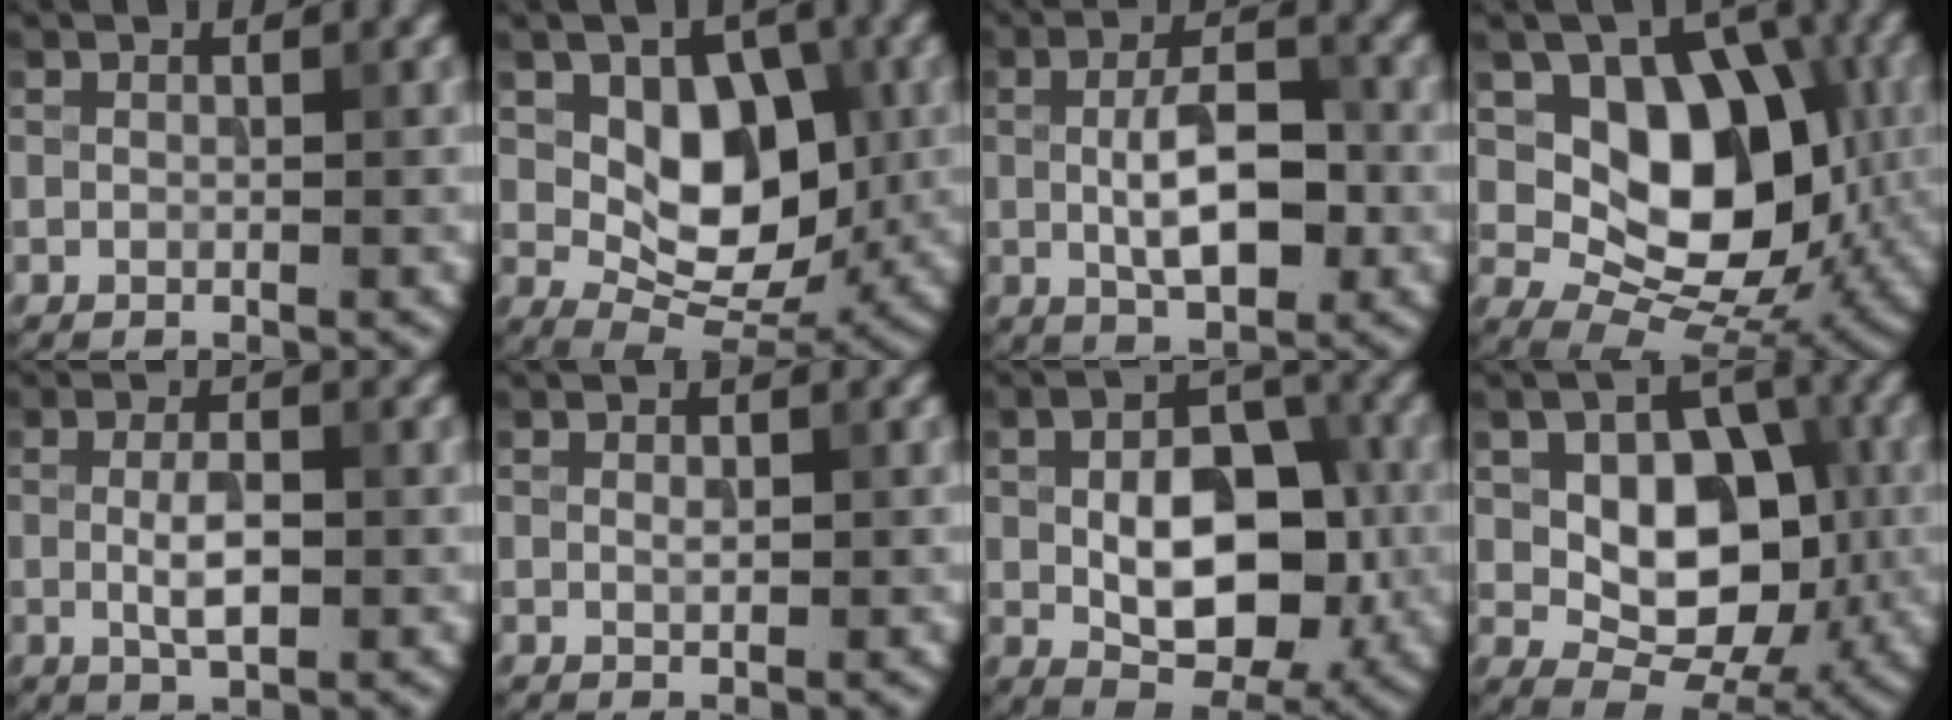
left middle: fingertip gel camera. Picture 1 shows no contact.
{"total": 7.4, "force": [0.8, 5.0, 5.5], "torque": [-0.083, -0.012, 0.016]}
{"total": 6.0, "force": [-0.3, 2.6, 5.3], "torque": [-0.097, 0.001, -0.006]}
{"total": 9.8, "force": [0.9, 7.0, 6.8], "torque": [-0.102, -0.010, 0.014]}
{"total": 3.1, "force": [-0.2, 1.1, 2.9], "torque": [-0.059, -0.003, -0.003]}
{"total": 0.7, "force": [0.1, 0.3, 0.6], "torque": [-0.011, 0.000, 0.003]}
{"total": 8.5, "force": [-0.5, 5.1, 6.8], "torque": [-0.113, 0.000, -0.008]}
{"total": 8.7, "force": [0.2, 5.9, 6.4], "torque": [-0.100, -0.003, 0.003]}